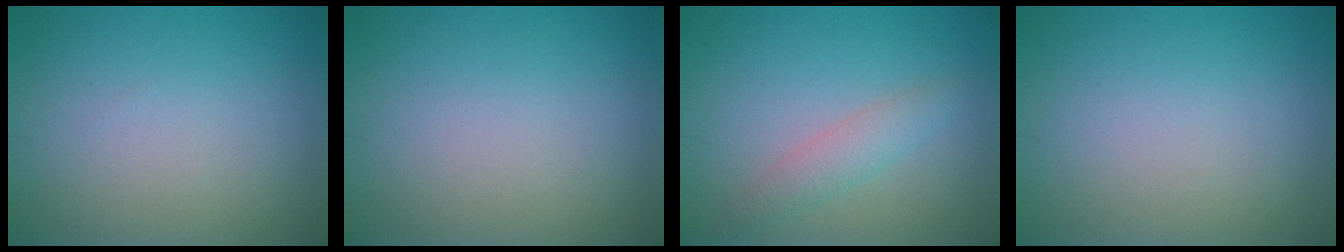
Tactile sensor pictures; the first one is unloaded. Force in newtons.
{"total": 0.0}
{"total": 2.1, "press": 2.1, "slide": 0.1}
{"total": 0.0}